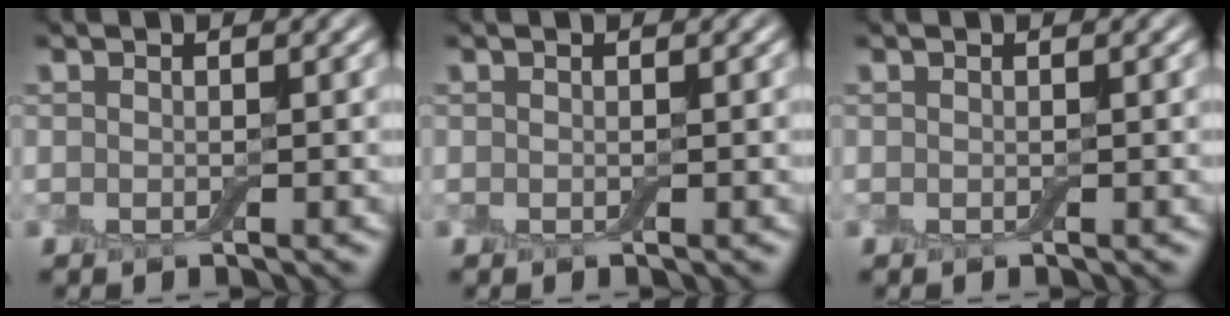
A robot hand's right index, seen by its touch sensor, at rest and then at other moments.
{"total": 0.0}
{"total": 0.0}